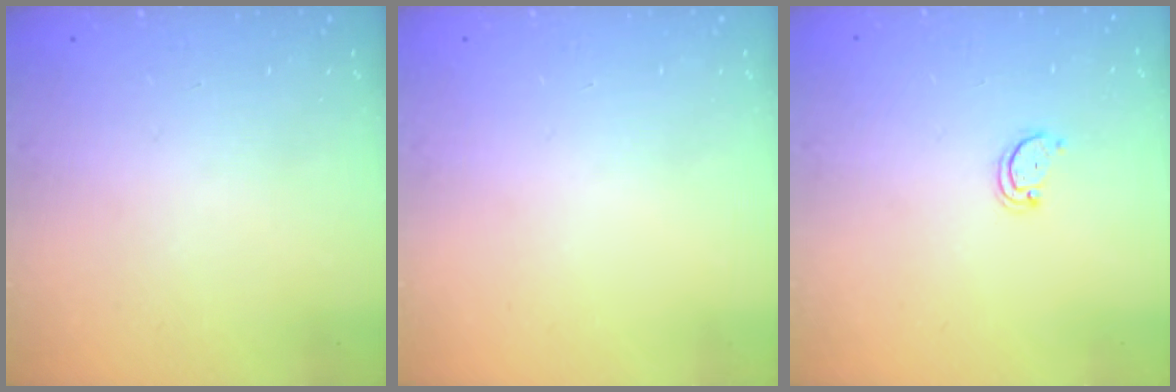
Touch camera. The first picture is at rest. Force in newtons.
{"total": 0.0}
{"total": 2.2, "press": 2.2, "slide": 0.4}